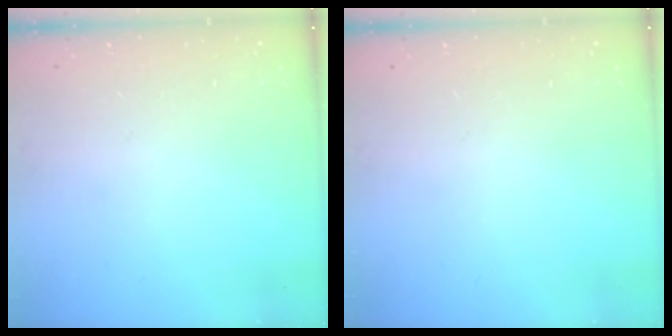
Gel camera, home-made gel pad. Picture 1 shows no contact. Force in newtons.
{"total": 0.0}